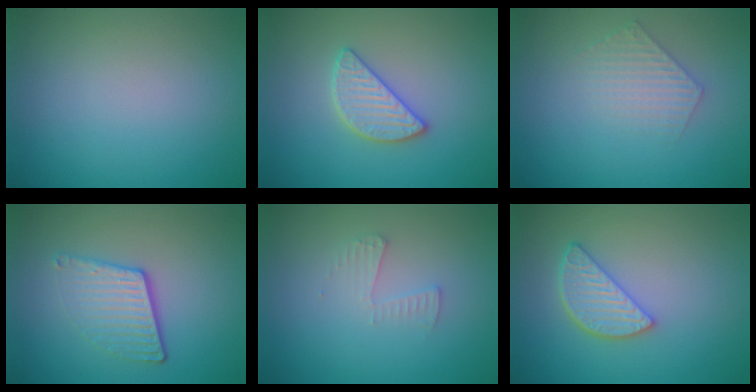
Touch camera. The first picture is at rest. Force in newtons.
{"total": 2.6, "press": 2.6, "slide": 0.2}
{"total": 2.2, "press": 2.1, "slide": 0.4}
{"total": 3.9, "press": 2.7, "slide": 2.8}
{"total": 1.4, "press": 1.4, "slide": 0.1}
{"total": 3.7, "press": 3.1, "slide": 2.0}